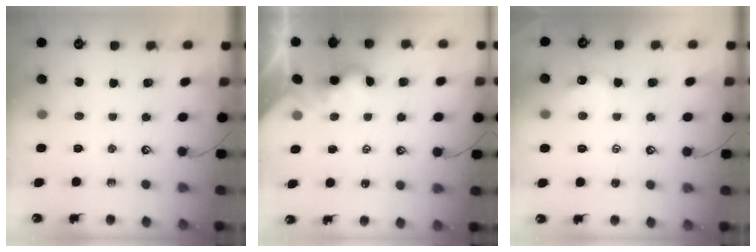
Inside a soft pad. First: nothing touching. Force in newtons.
{"total": 2.2, "press": 2.2, "slide": 0.2}
{"total": 1.7, "press": 1.7, "slide": 0.3}